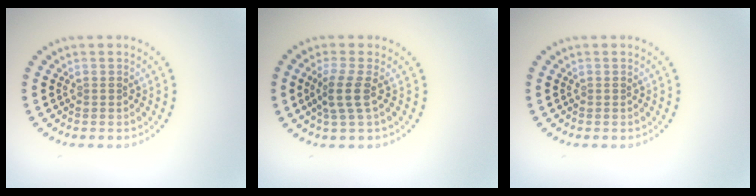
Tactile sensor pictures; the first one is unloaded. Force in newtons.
{"total": 2.5, "press": 2.0, "slide": 1.5}
{"total": 0.0}